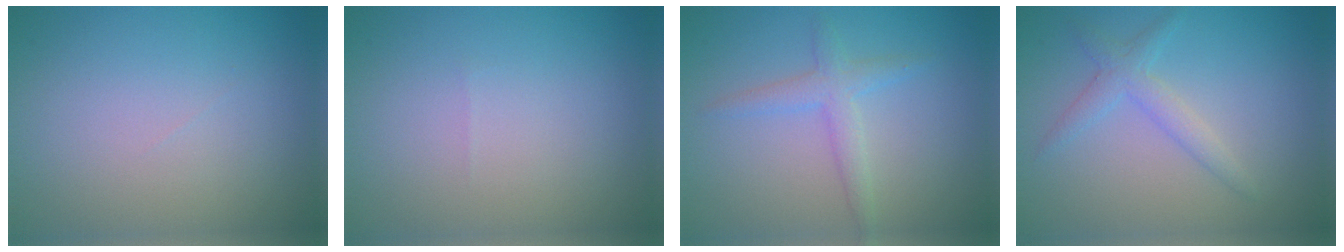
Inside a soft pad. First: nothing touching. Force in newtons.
{"total": 0.0}
{"total": 2.2, "press": 2.2, "slide": 0.1}
{"total": 2.1, "press": 2.1, "slide": 0.1}